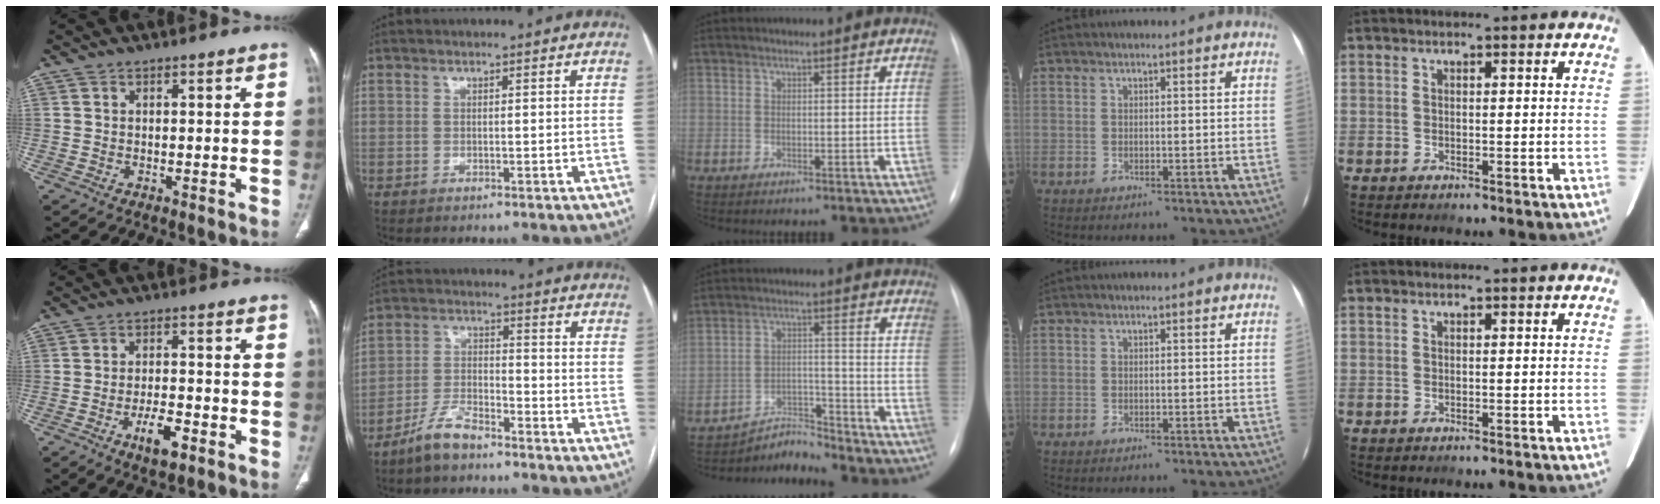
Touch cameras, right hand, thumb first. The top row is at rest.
{"thumb": {"total": 5.8, "force": [-3.0, 2.1, 4.5], "torque": [-0.076, 0.011, -0.046]}, "index": {"total": 6.4, "force": [-5.1, 2.2, 3.1], "torque": [-0.070, 0.002, -0.098]}, "middle": {"total": 5.1, "force": [-5.0, 0.1, -1.2], "torque": [0.019, 0.014, -0.079]}}